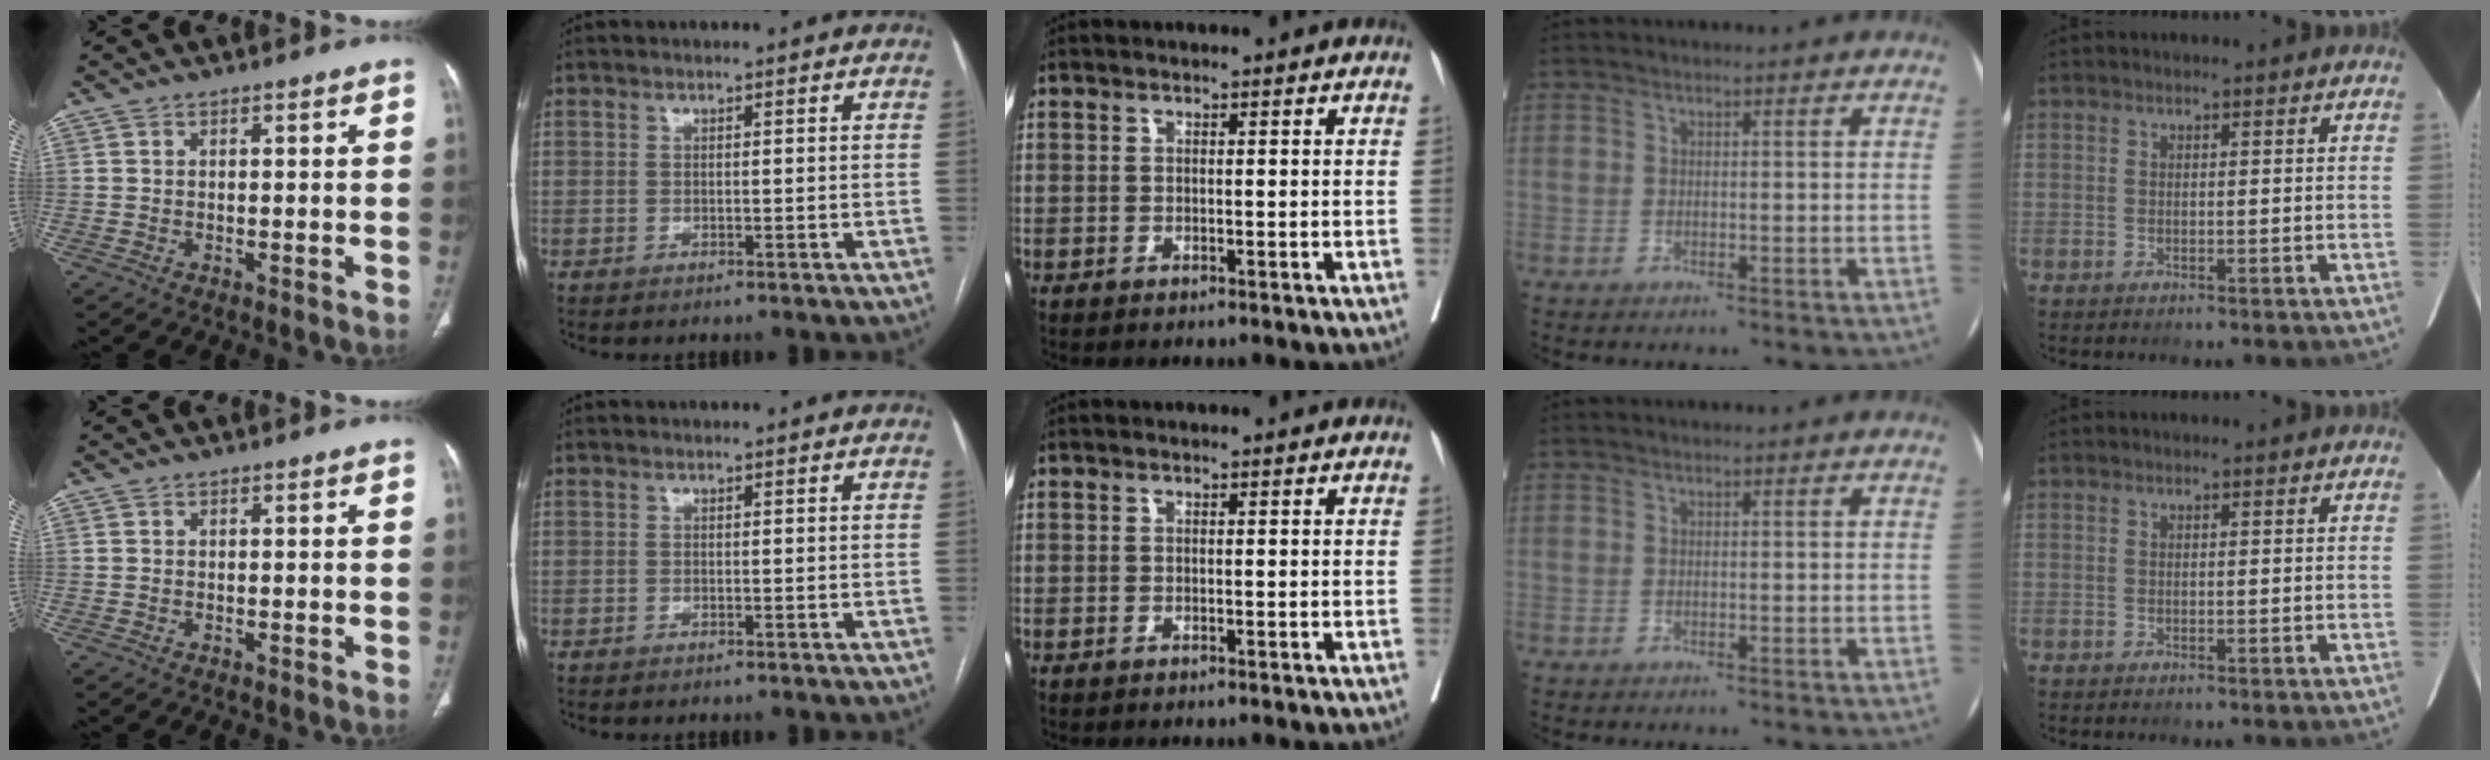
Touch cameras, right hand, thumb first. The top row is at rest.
{}